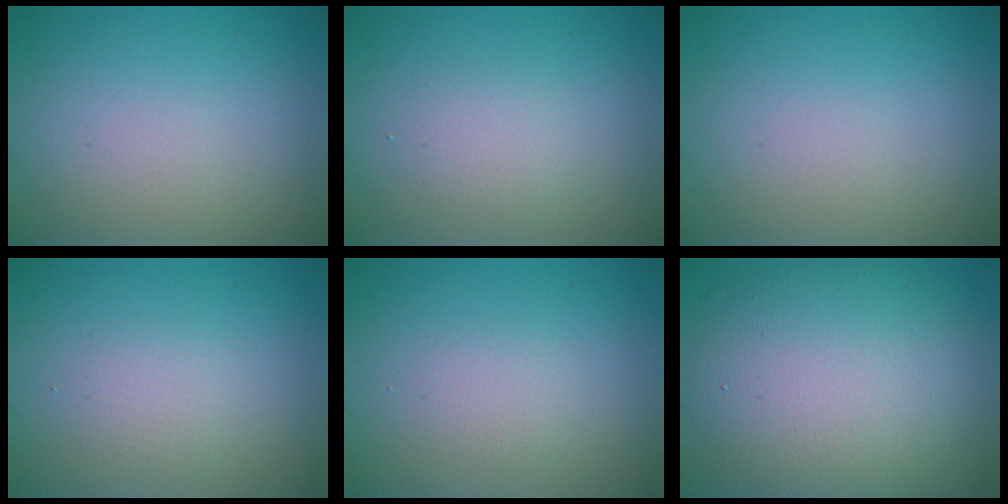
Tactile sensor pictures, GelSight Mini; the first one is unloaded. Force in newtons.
{"total": 1.7, "press": 1.6, "slide": 0.1}
{"total": 0.0}
{"total": 1.4, "press": 1.4, "slide": 0.1}
{"total": 1.2, "press": 1.2, "slide": 0.0}
{"total": 11.6, "press": 11.5, "slide": 0.9}